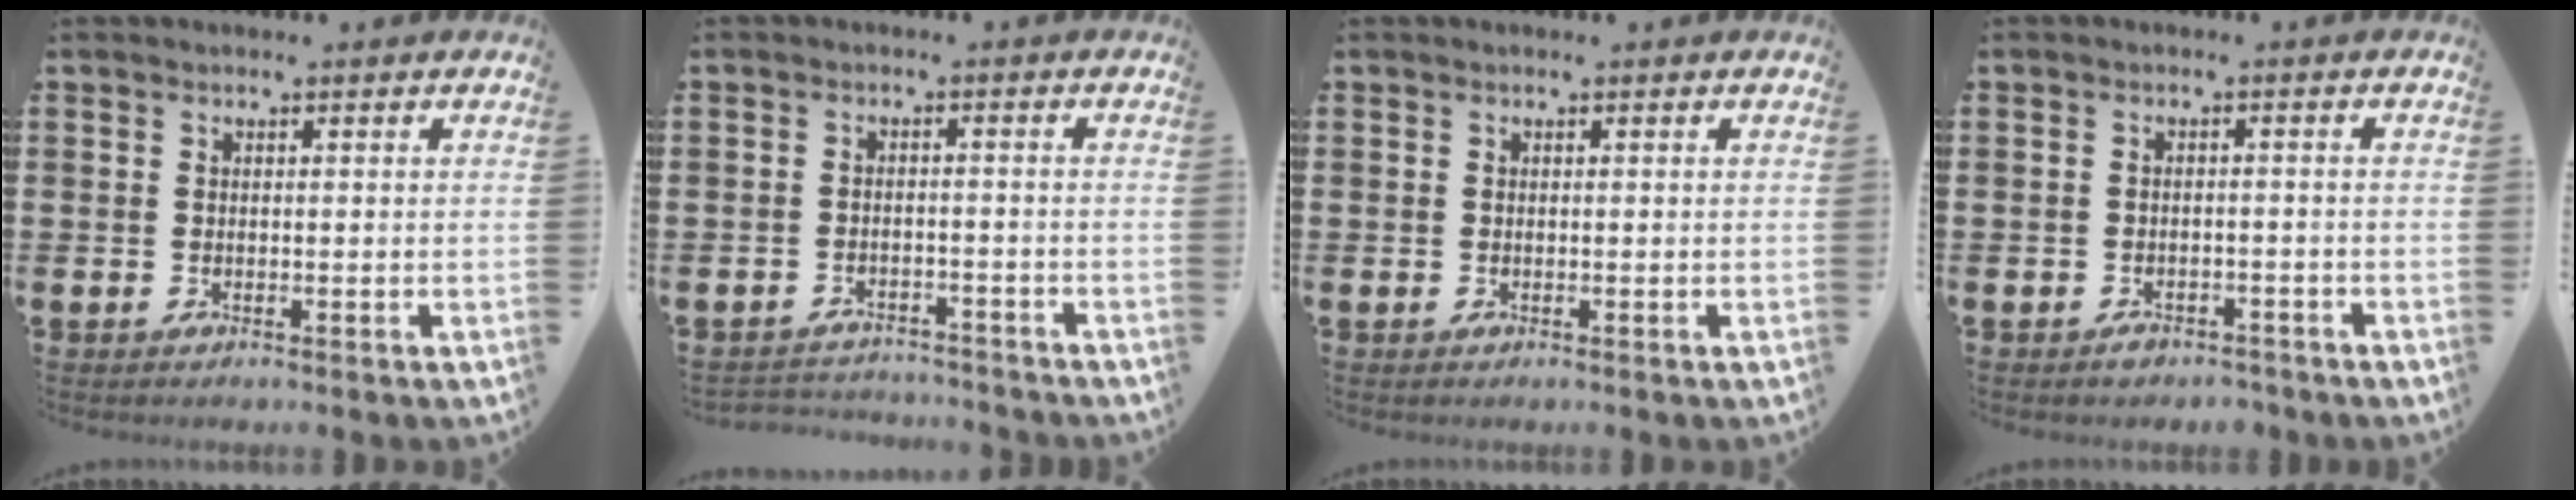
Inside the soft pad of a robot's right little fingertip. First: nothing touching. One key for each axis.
{"total": 2.3, "fx": -2.3, "fy": 0.1, "fz": -0.3, "tx": -0.003, "ty": 0.001, "tz": -0.052}
{"total": 0.0}
{"total": 1.4, "fx": -1.4, "fy": 0.4, "fz": 0.0, "tx": -0.004, "ty": 0.003, "tz": -0.031}